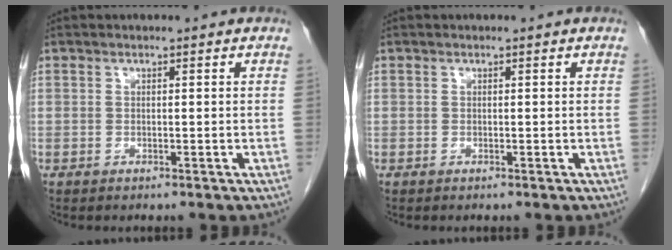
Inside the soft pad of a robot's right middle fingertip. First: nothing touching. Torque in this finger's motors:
{"motor_torque": [-0.30, 0.09, 0.03, 0.00]}